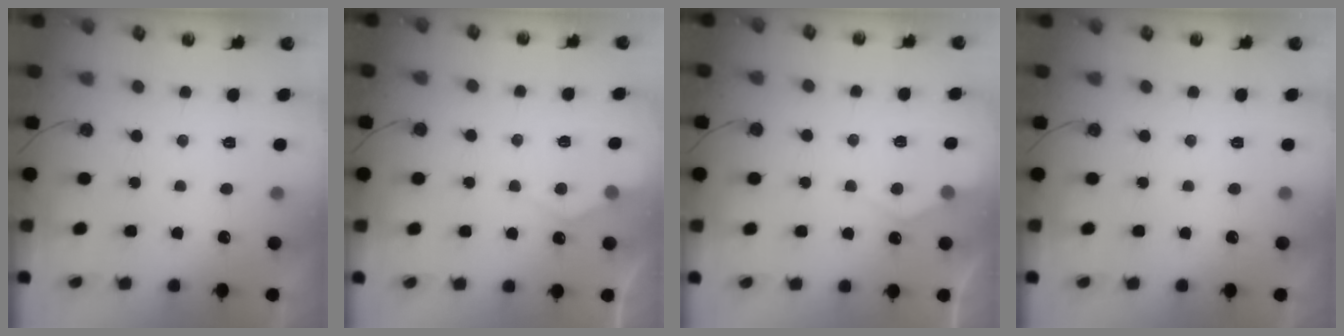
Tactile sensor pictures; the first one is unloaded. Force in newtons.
{"total": 5.7, "press": 5.6, "slide": 0.6}
{"total": 5.7, "press": 5.6, "slide": 0.6}
{"total": 0.0}